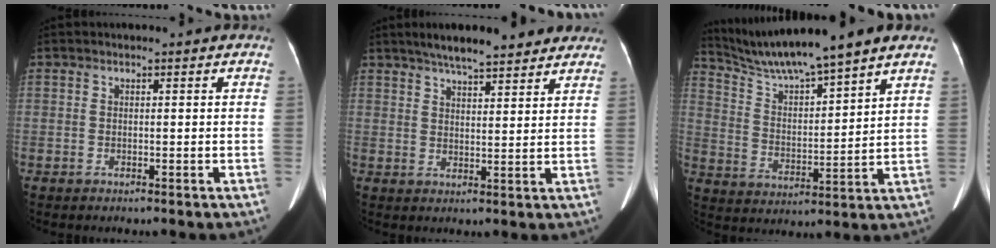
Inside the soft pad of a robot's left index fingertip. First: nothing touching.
{"total": 11.9, "force": [9.9, 2.2, 6.3], "torque": [-0.090, 0.025, 0.138]}
{"total": 12.4, "force": [11.2, -1.2, 5.3], "torque": [-0.107, 0.008, 0.206]}